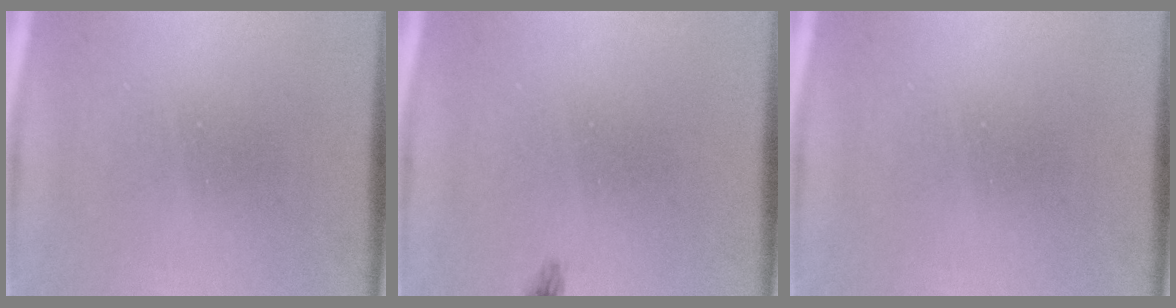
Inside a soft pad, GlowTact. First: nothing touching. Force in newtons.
{"total": 0.9}
{"total": 0.0}